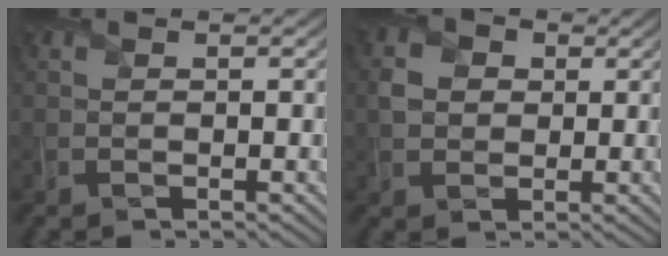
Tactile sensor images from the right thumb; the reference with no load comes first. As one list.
[{"total": 3.0, "force": [0.3, 2.6, 1.5], "torque": [-0.039, 0.002, 0.003]}]